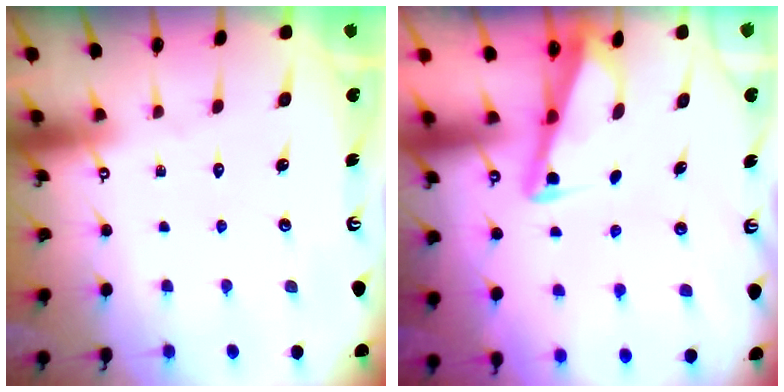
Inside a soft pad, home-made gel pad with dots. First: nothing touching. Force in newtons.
{"total": 2.7, "press": 2.7, "slide": 0.3}